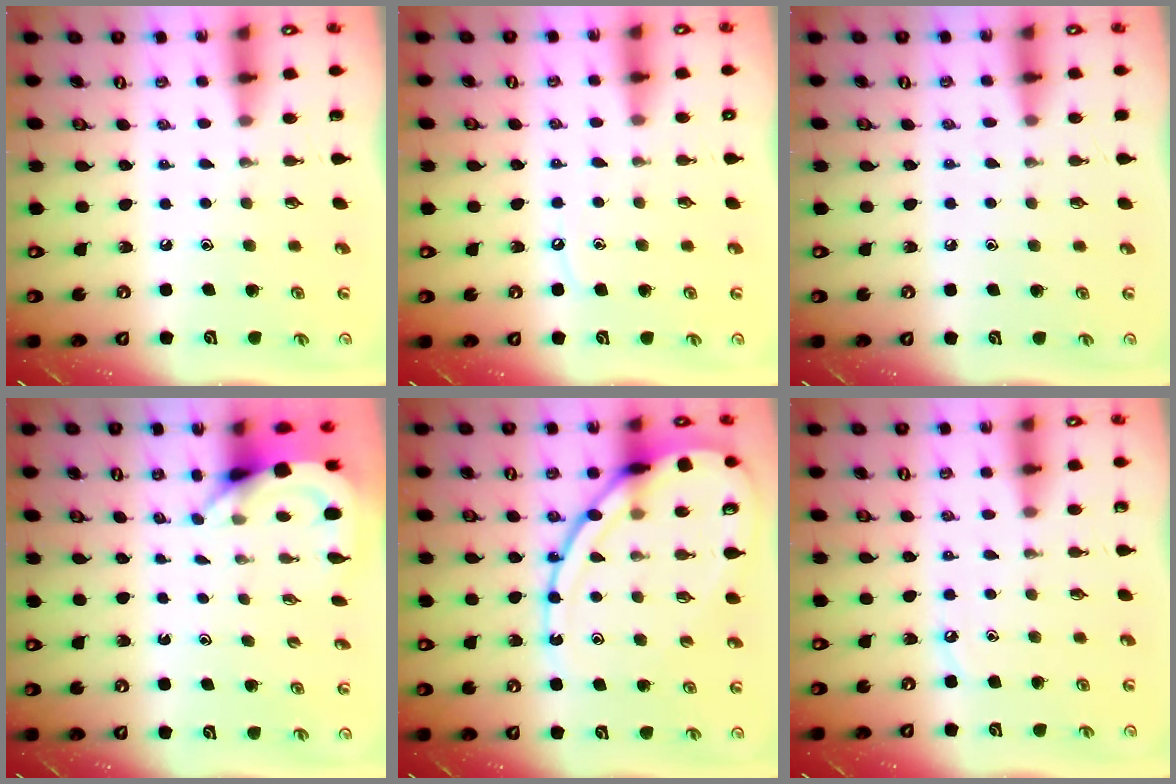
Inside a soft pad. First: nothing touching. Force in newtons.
{"total": 5.1, "press": 5.0, "slide": 0.6}
{"total": 4.6, "press": 4.5, "slide": 0.7}
{"total": 3.8, "press": 3.8, "slide": 0.2}
{"total": 17.8, "press": 17.7, "slide": 1.6}
{"total": 3.5, "press": 3.4, "slide": 0.5}